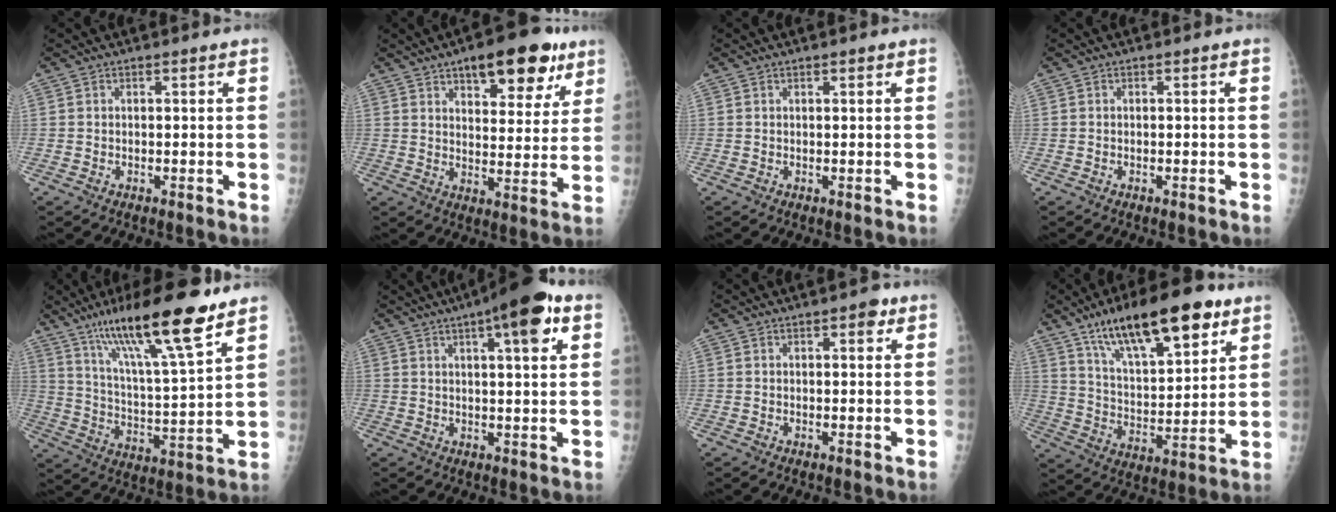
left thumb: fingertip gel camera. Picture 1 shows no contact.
{"total": 15.8, "force": [9.3, 6.8, 10.8], "torque": [-0.101, -0.032, 0.131]}
{"total": 1.1, "force": [0.8, 0.4, 0.7], "torque": [-0.009, -0.002, 0.011]}
{"total": 0.0}
{"total": 21.1, "force": [14.0, 3.3, 15.4], "torque": [-0.250, -0.055, 0.241]}
{"total": 13.0, "force": [6.7, 3.4, 10.7], "torque": [-0.138, -0.007, 0.092]}
{"total": 3.1, "force": [1.8, 1.3, 2.2], "torque": [-0.018, -0.005, 0.021]}
{"total": 22.0, "force": [13.3, 7.8, 15.6], "torque": [-0.224, -0.043, 0.229]}